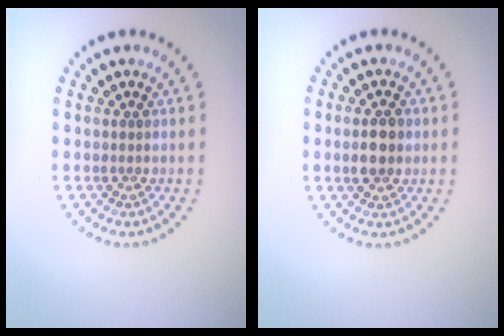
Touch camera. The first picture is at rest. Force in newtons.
{"total": 2.8, "press": 2.8, "slide": 0.1}